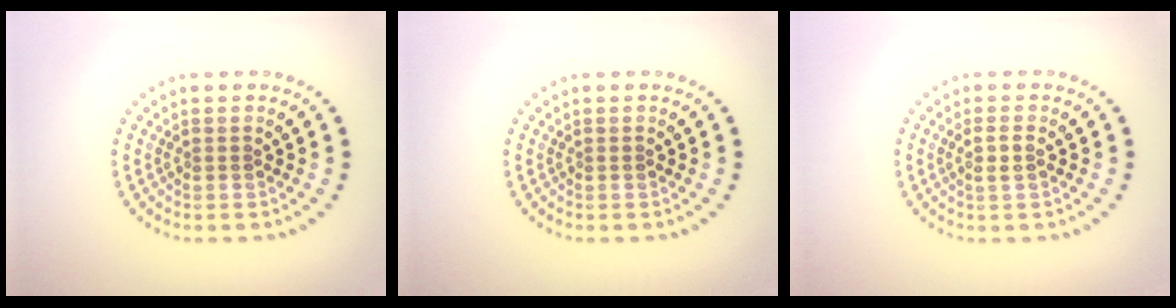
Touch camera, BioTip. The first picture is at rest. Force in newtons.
{"total": 0.0}
{"total": 1.2, "press": 1.1, "slide": 0.5}